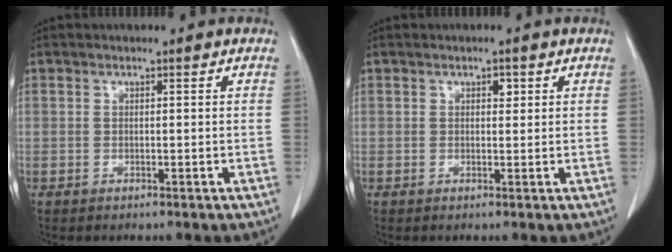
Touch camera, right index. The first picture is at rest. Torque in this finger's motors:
{"motor_torque": [0.02, 0.04, 0.00, 0.00]}